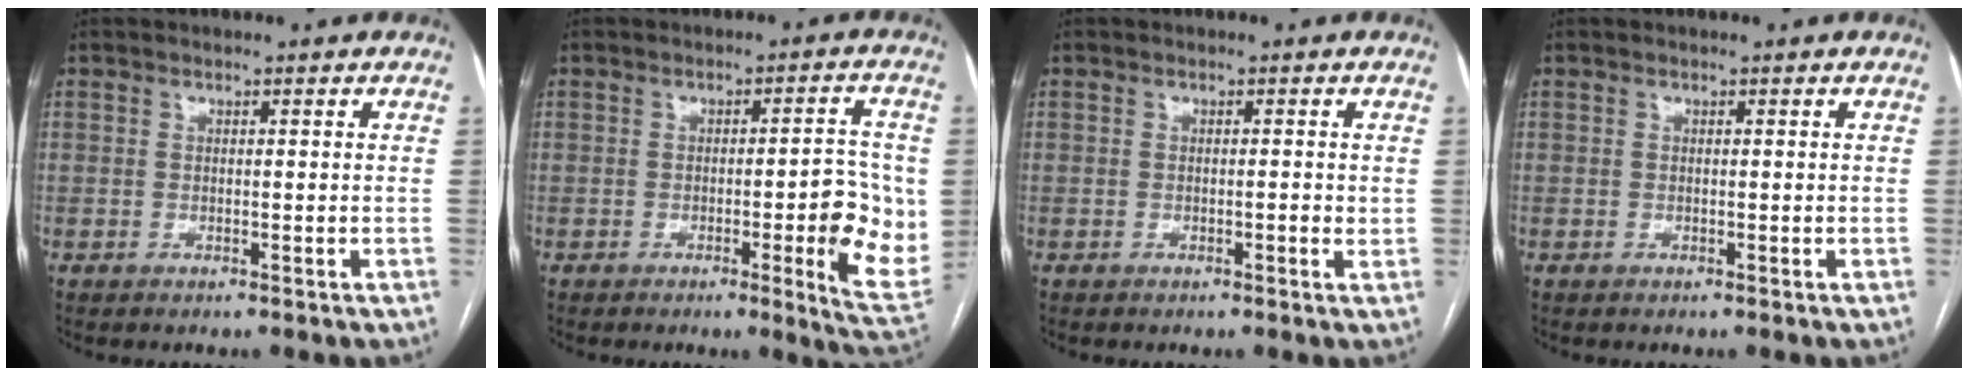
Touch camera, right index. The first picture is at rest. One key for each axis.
{"total": 9.6, "fx": -1.3, "fy": 1.5, "fz": 9.4, "tx": -0.104, "ty": -0.001, "tz": -0.016}
{"total": 1.2, "fx": -0.1, "fy": 0.3, "fz": 1.1, "tx": -0.020, "ty": 0.001, "tz": 0.001}
{"total": 0.0}